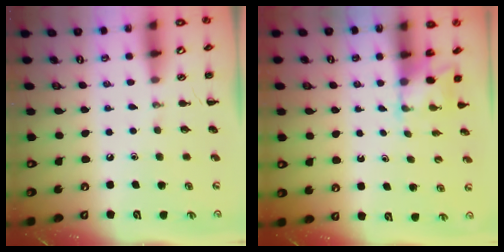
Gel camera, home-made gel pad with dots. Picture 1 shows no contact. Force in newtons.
{"total": 1.7, "press": 1.6, "slide": 0.6}